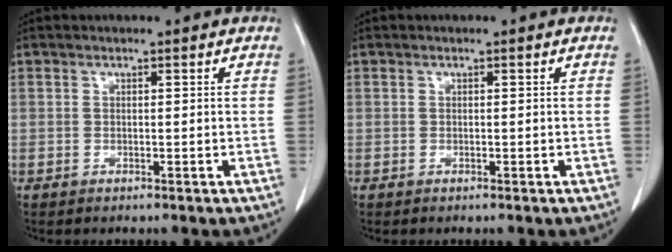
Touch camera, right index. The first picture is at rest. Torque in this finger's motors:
{"motor_torque": [0.04, -0.02, 0.01, 0.01]}